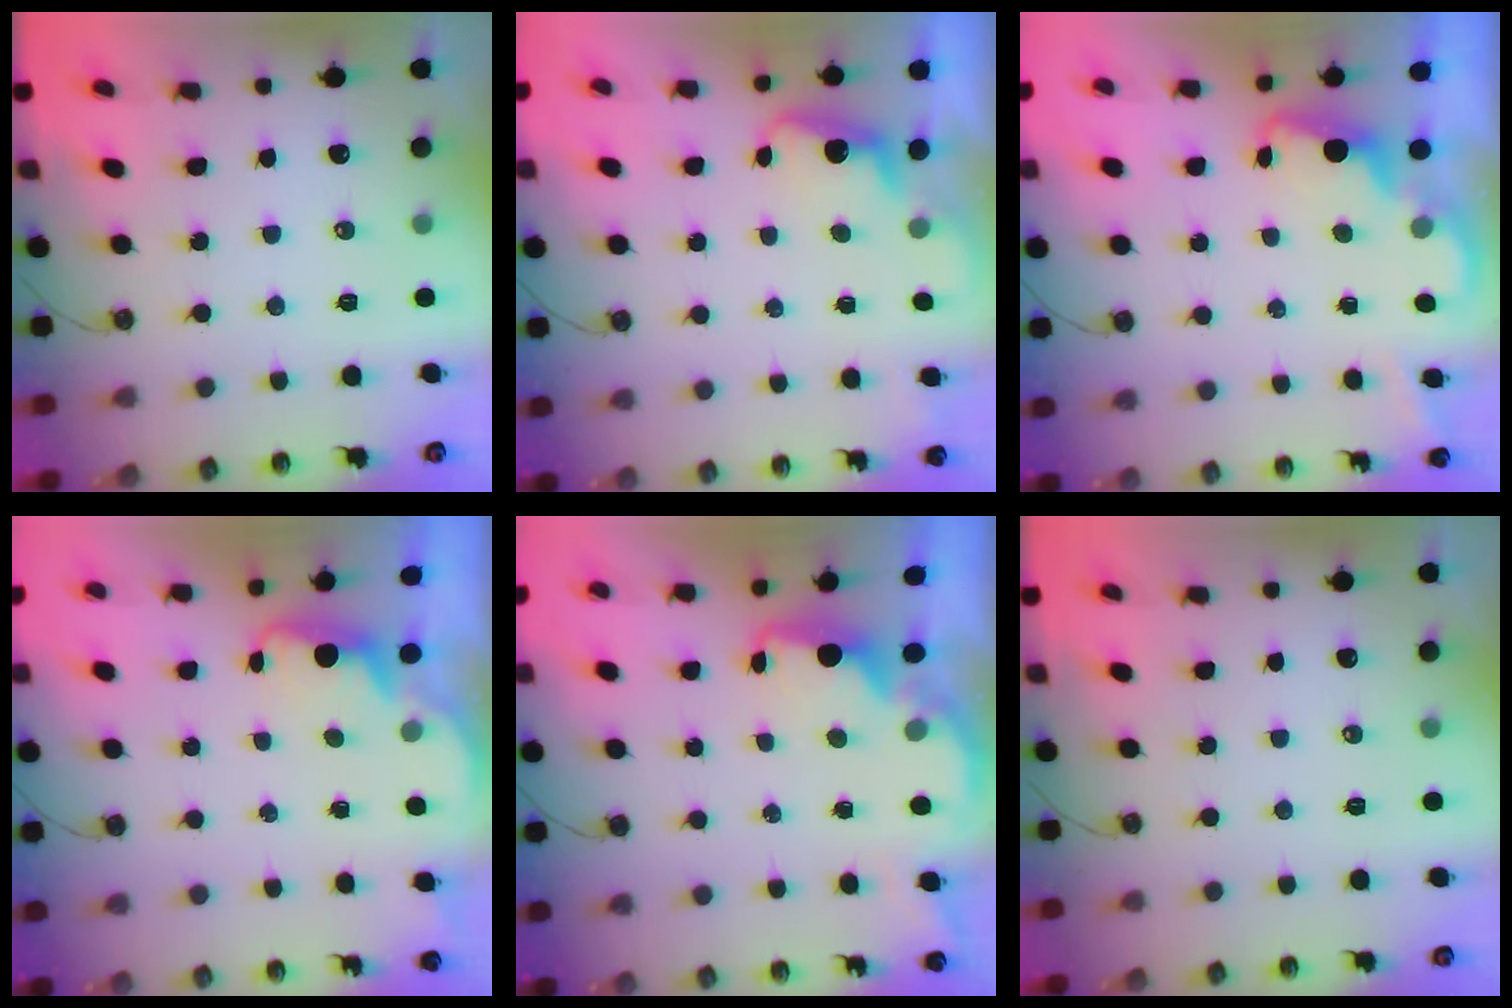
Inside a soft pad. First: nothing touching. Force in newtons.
{"total": 1.4, "press": 1.2, "slide": 0.8}
{"total": 2.1, "press": 2.0, "slide": 0.6}
{"total": 2.1, "press": 2.0, "slide": 0.7}
{"total": 1.9, "press": 1.7, "slide": 0.7}
{"total": 0.0}